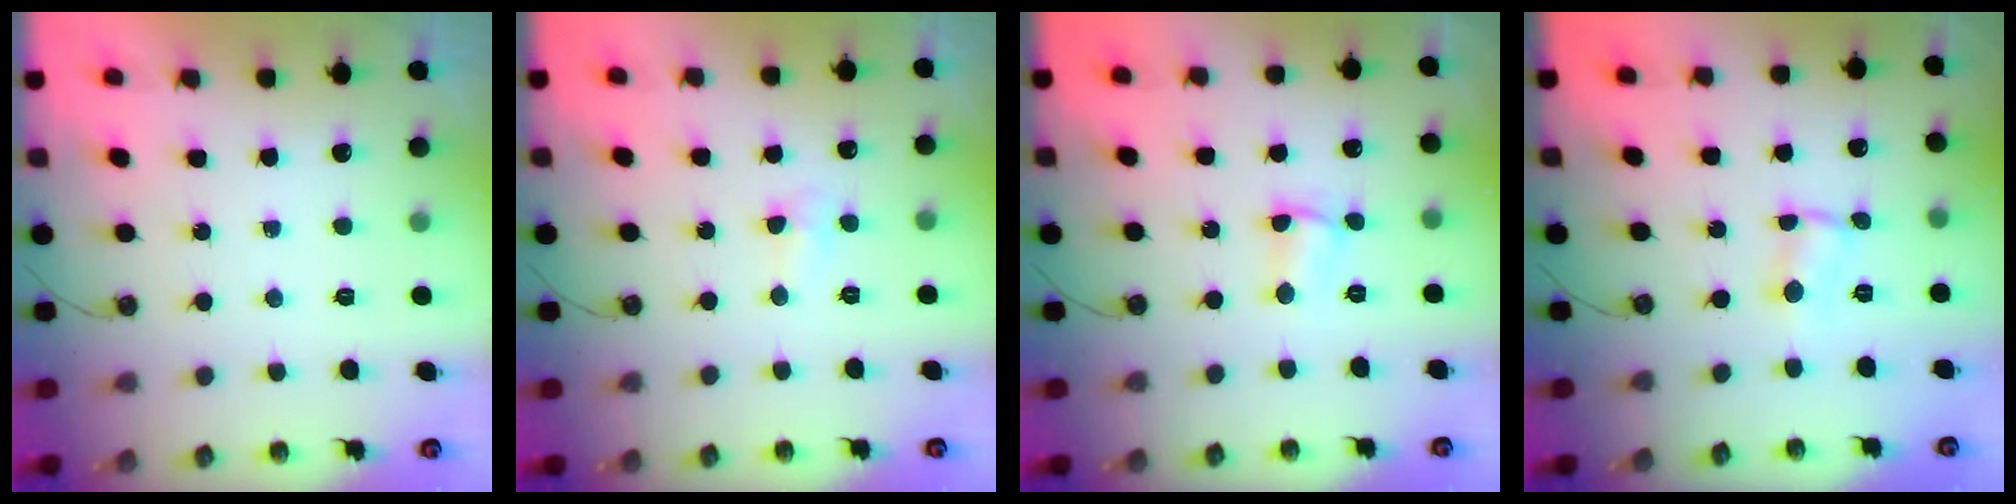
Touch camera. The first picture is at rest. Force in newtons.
{"total": 4.0, "press": 3.6, "slide": 1.7}
{"total": 1.8, "press": 1.7, "slide": 0.5}
{"total": 0.7, "press": 0.7, "slide": 0.1}